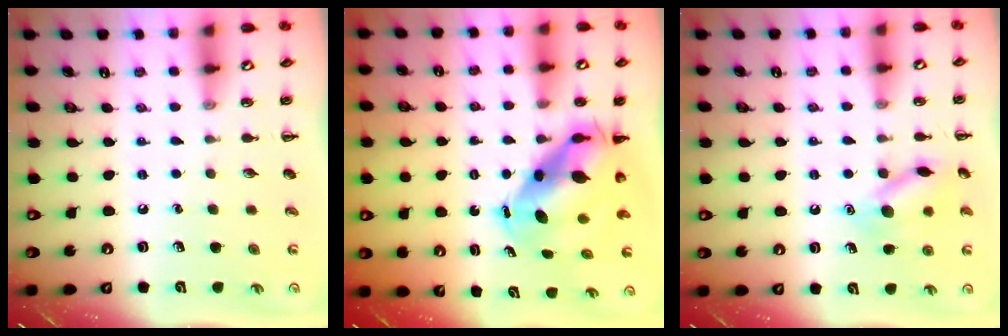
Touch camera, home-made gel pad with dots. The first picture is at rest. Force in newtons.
{"total": 8.7, "press": 8.4, "slide": 2.2}
{"total": 11.9, "press": 11.9, "slide": 0.6}